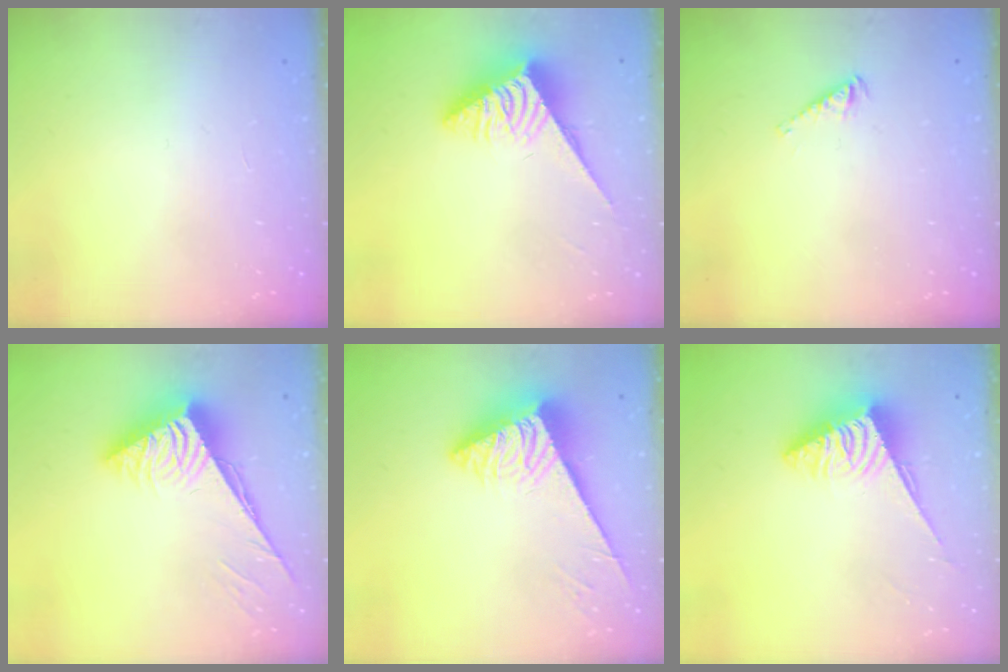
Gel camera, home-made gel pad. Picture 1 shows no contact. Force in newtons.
{"total": 5.5, "press": 5.5, "slide": 0.2}
{"total": 2.9, "press": 2.9, "slide": 0.3}
{"total": 7.3, "press": 7.3, "slide": 0.2}
{"total": 5.2, "press": 5.1, "slide": 0.5}
{"total": 3.5, "press": 3.5, "slide": 0.3}